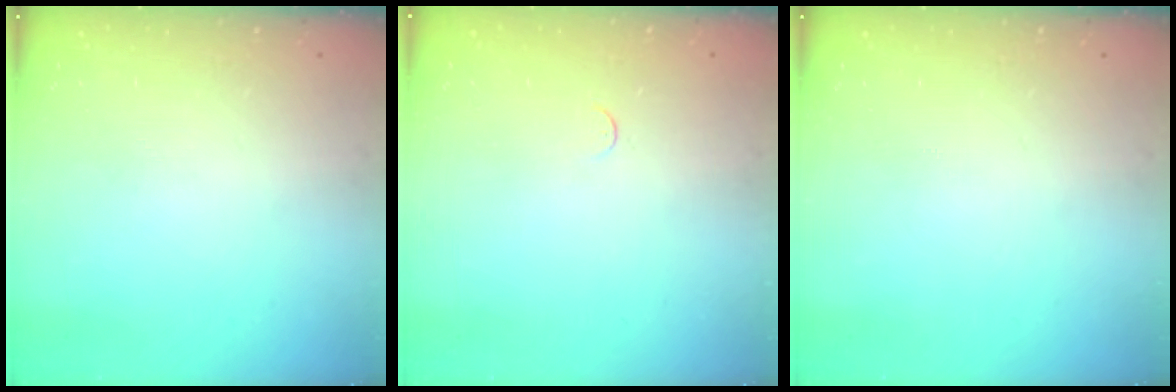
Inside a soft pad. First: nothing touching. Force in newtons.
{"total": 2.7, "press": 2.7, "slide": 0.4}
{"total": 0.0}